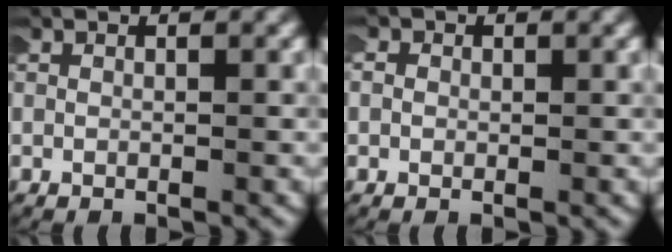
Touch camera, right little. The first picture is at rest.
{"total": 1.2, "force": [0.0, 1.2, 0.1], "torque": [-0.006, 0.003, -0.006]}